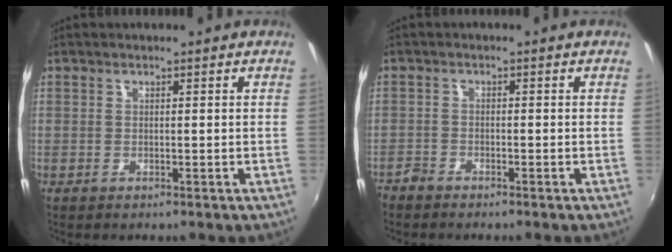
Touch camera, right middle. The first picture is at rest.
{"total": 2.0, "force": [-1.9, 0.6, 0.2], "torque": [-0.010, -0.005, -0.042]}